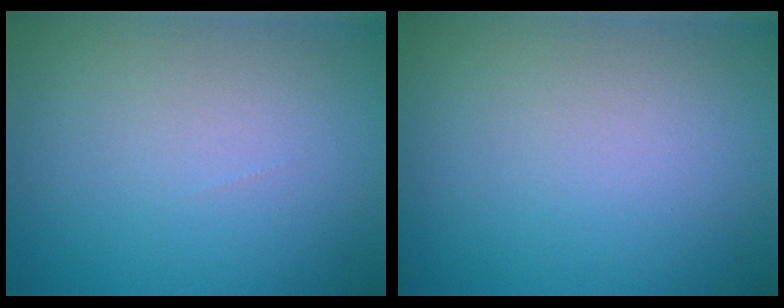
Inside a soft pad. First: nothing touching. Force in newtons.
{"total": 0.0}